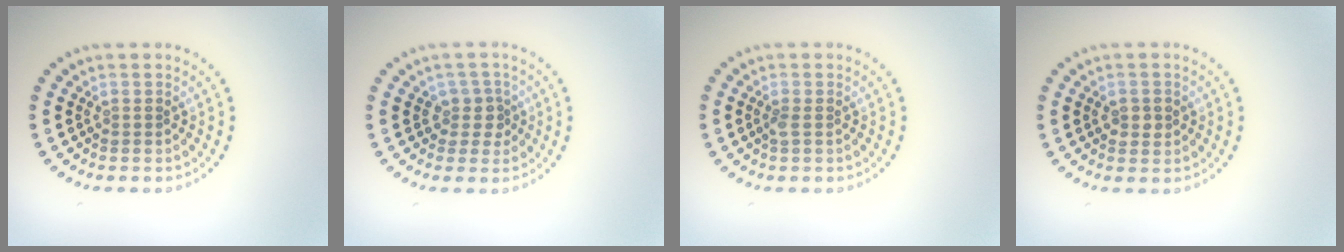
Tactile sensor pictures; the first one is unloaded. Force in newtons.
{"total": 2.0, "press": 1.7, "slide": 1.1}
{"total": 0.6, "press": 0.5, "slide": 0.3}
{"total": 1.5, "press": 1.5, "slide": 0.1}